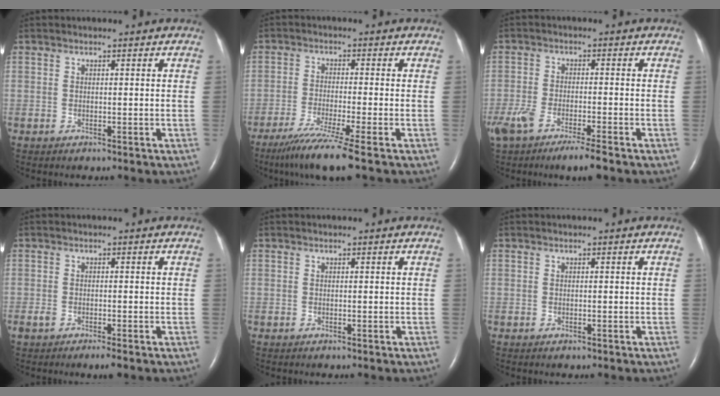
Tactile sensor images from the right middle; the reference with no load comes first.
{"total": 8.4, "force": [-5.9, -1.4, 5.7], "torque": [-0.099, -0.030, -0.104]}
{"total": 8.4, "force": [-5.8, 1.1, 6.0], "torque": [-0.113, -0.015, -0.099]}
{"total": 2.5, "force": [-1.6, 0.5, 1.8], "torque": [-0.038, -0.006, -0.028]}
{"total": 0.0}
{"total": 0.0}